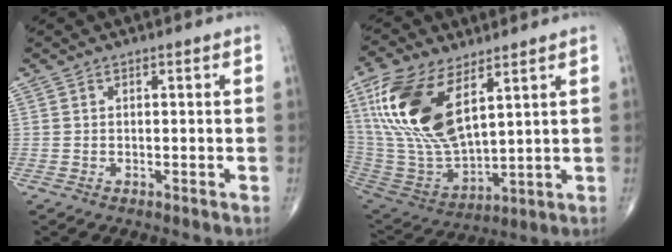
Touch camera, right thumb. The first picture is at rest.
{"total": 20.4, "force": [8.6, 9.5, 15.9], "torque": [-0.327, -0.035, 0.175]}